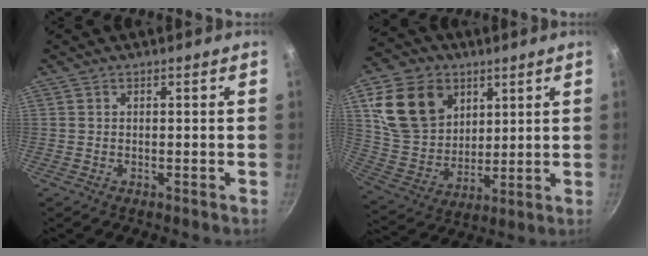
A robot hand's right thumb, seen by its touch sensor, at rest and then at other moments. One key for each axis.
{"total": 17.2, "fx": 6.9, "fy": 13.2, "fz": 8.7, "tx": -0.132, "ty": -0.019, "tz": 0.138}